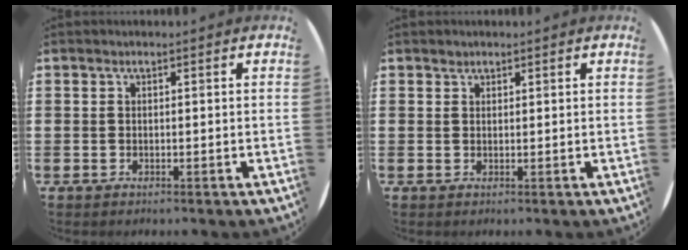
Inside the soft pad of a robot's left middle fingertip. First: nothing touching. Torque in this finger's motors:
{"motor_torque": [0.15, -0.14, 0.00, 0.00]}